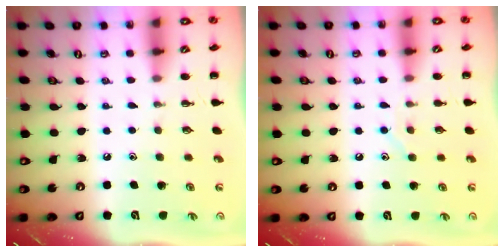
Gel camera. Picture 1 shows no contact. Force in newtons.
{"total": 6.3, "press": 6.2, "slide": 1.1}